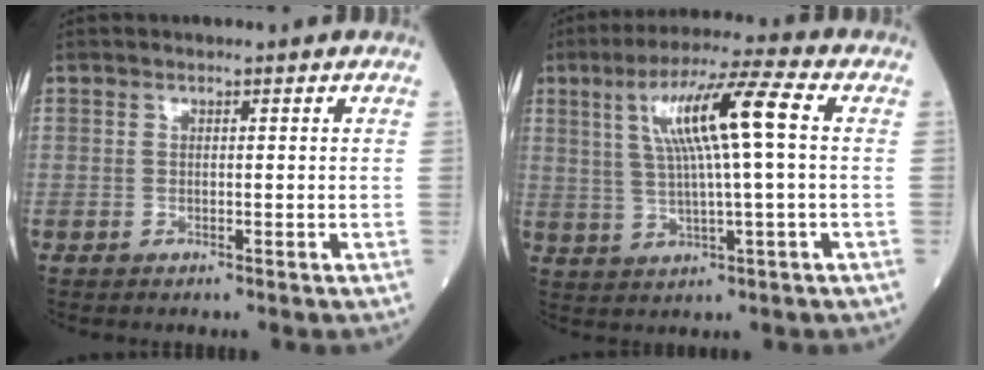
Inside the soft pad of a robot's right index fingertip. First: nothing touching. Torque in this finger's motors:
{"motor_torque": [1.09, 0.64, 0.30, 0.21]}